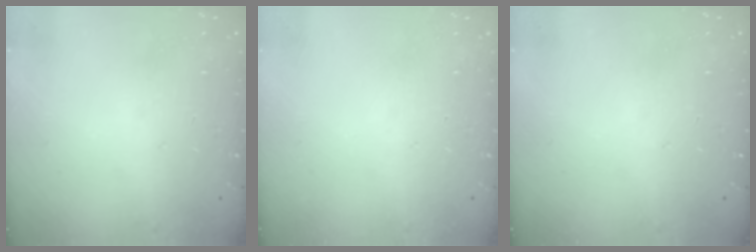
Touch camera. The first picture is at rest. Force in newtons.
{"total": 0.0}
{"total": 0.0}